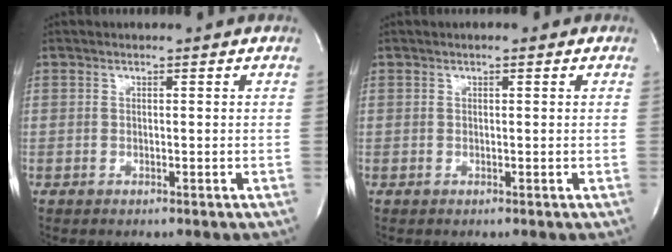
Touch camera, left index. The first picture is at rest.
{"total": 0.7, "force": [0.3, 0.3, 0.5], "torque": [-0.011, 0.000, 0.000]}